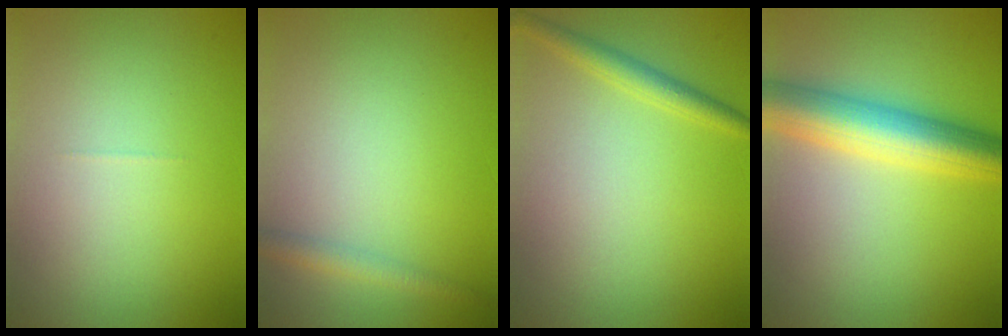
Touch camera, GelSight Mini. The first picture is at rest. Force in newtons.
{"total": 1.6, "press": 1.6, "slide": 0.1}
{"total": 2.0, "press": 2.0, "slide": 0.0}
{"total": 7.6, "press": 7.6, "slide": 0.2}